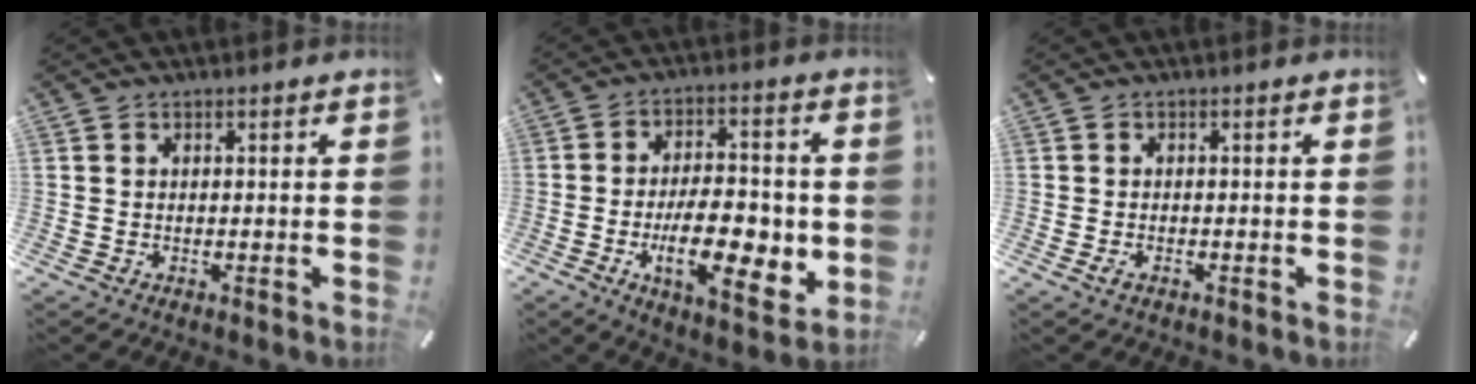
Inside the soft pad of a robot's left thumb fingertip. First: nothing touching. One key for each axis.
{"total": 17.3, "fx": -3.9, "fy": 8.6, "fz": 14.5, "tx": -0.216, "ty": -0.002, "tz": -0.056}
{"total": 1.6, "fx": -0.7, "fy": 0.8, "fz": 1.2, "tx": -0.021, "ty": 0.002, "tz": -0.013}